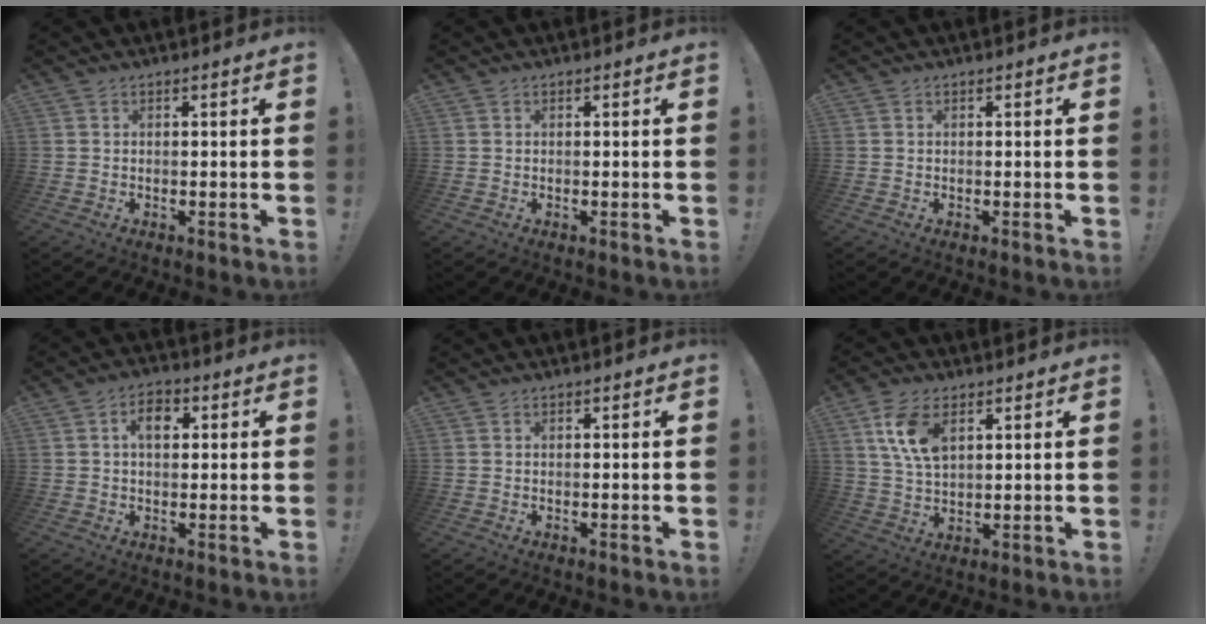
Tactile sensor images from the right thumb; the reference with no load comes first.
{"total": 0.0}
{"total": 0.0}
{"total": 5.0, "force": [1.1, 3.3, 3.5], "torque": [-0.054, 0.008, 0.015]}
{"total": 0.0}
{"total": 9.9, "force": [4.3, 5.3, 7.1], "torque": [-0.142, -0.009, 0.080]}